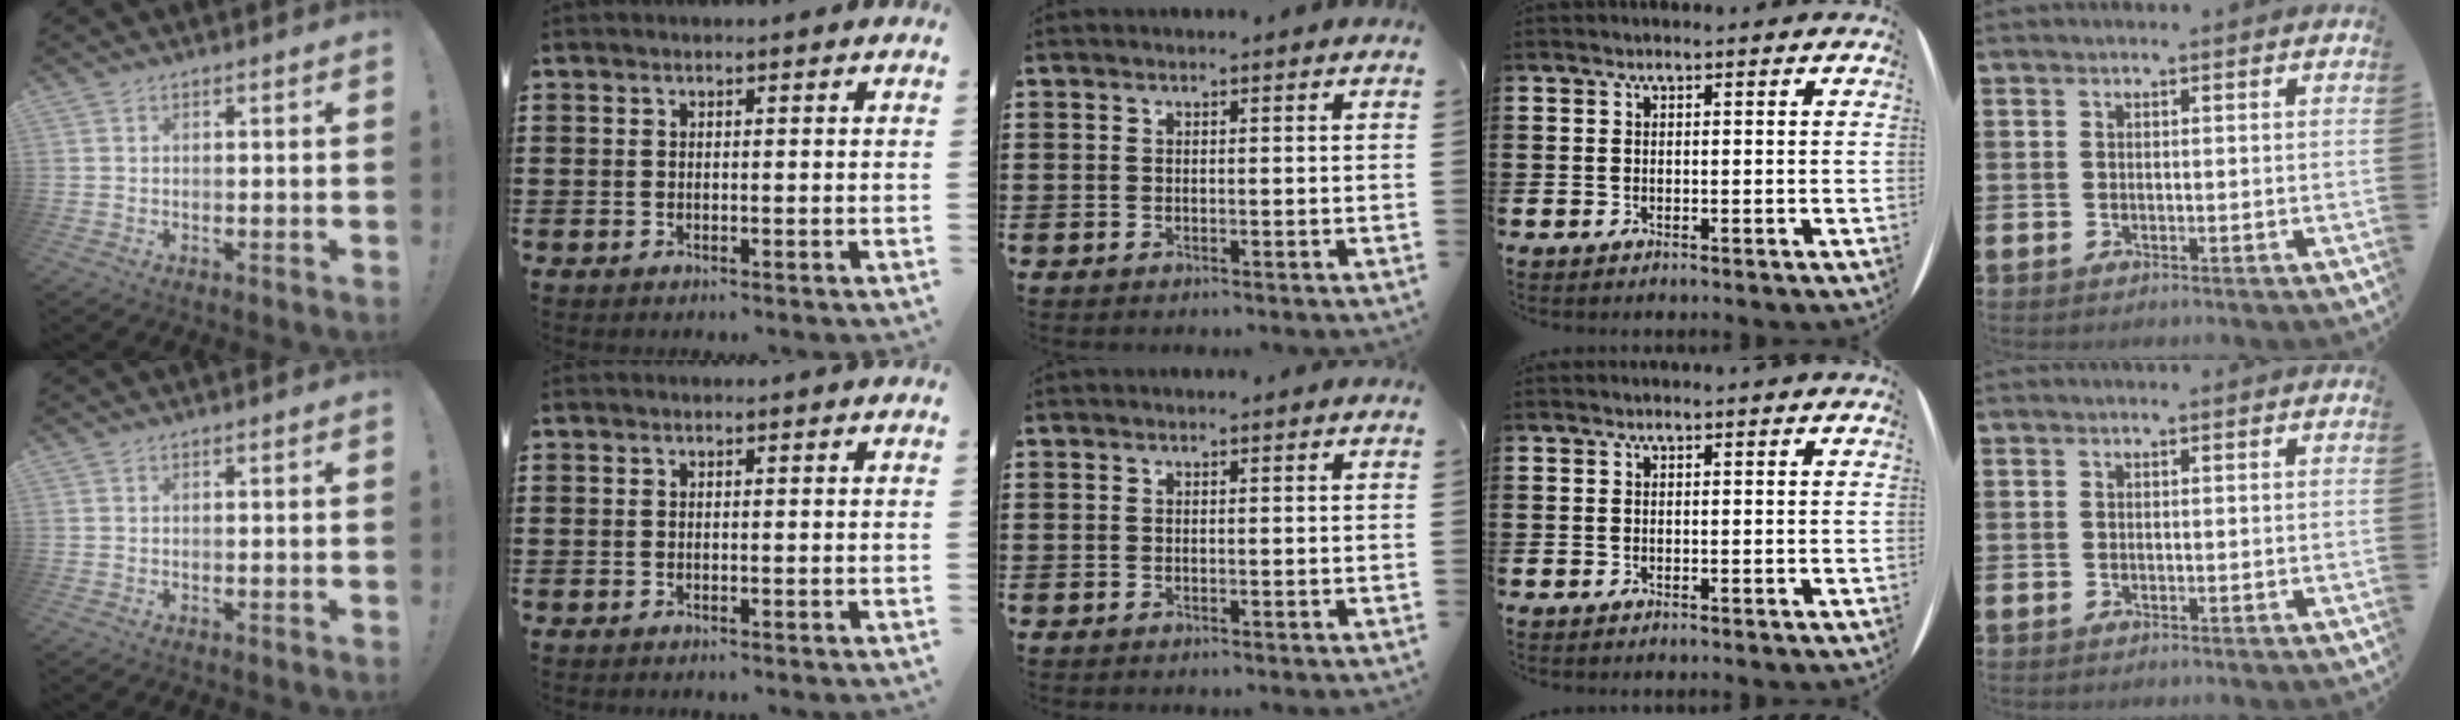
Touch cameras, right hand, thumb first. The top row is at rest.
{}